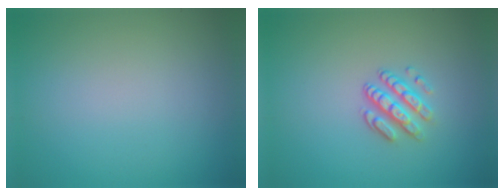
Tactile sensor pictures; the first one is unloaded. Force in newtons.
{"total": 2.9, "press": 2.3, "slide": 1.8}